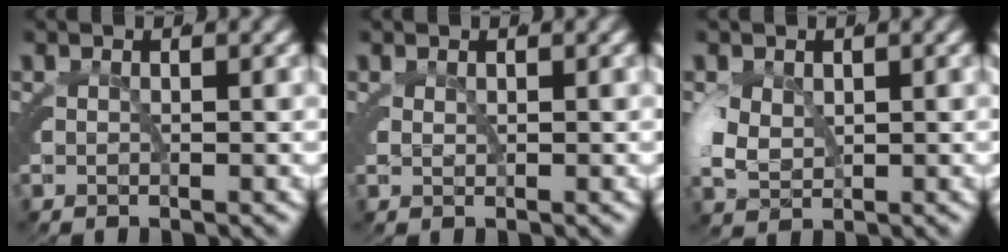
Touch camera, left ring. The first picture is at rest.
{"total": 0.9, "force": [0.4, 0.5, 0.6], "torque": [-0.018, -0.012, 0.015]}
{"total": 3.1, "force": [0.2, 2.2, 2.1], "torque": [-0.064, -0.019, 0.022]}